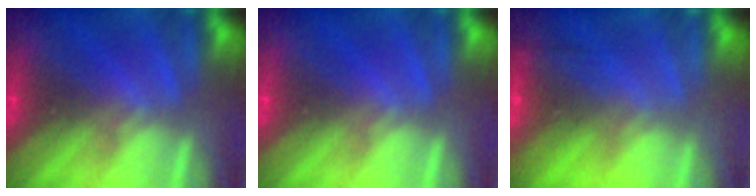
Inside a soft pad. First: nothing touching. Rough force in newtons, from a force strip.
{"total": 0.0}
{"total": 2.5}